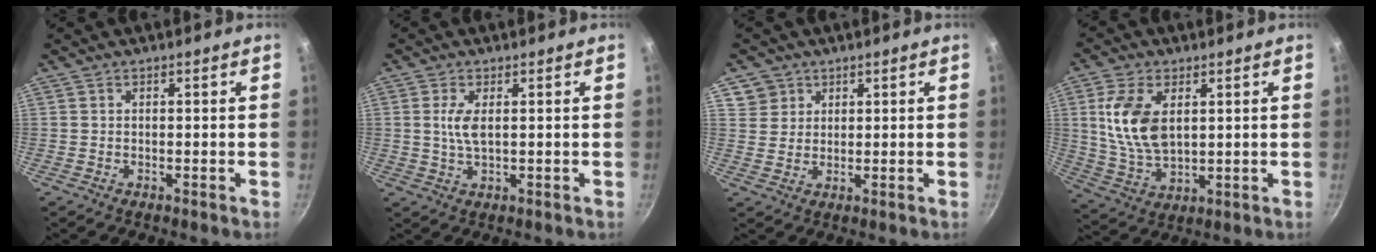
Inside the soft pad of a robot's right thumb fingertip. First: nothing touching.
{"total": 3.9, "force": [0.7, 1.5, 3.6], "torque": [-0.077, -0.002, 0.015]}
{"total": 4.6, "force": [2.5, 3.9, 0.4], "torque": [0.024, 0.004, 0.046]}
{"total": 11.9, "force": [2.8, 6.8, 9.3], "torque": [-0.178, -0.019, 0.062]}